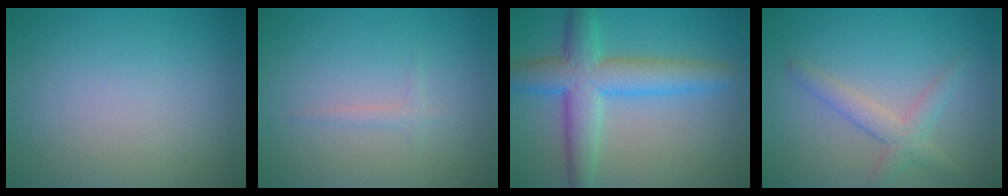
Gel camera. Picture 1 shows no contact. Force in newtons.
{"total": 0.9, "press": 0.9, "slide": 0.1}
{"total": 6.7, "press": 6.7, "slide": 0.1}
{"total": 2.8, "press": 2.8, "slide": 0.2}